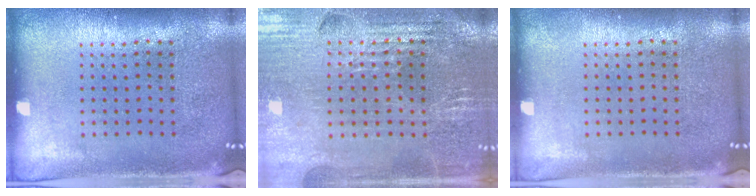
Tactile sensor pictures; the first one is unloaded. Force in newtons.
{"total": 2.9, "press": 2.8, "slide": 0.5}
{"total": 0.0}